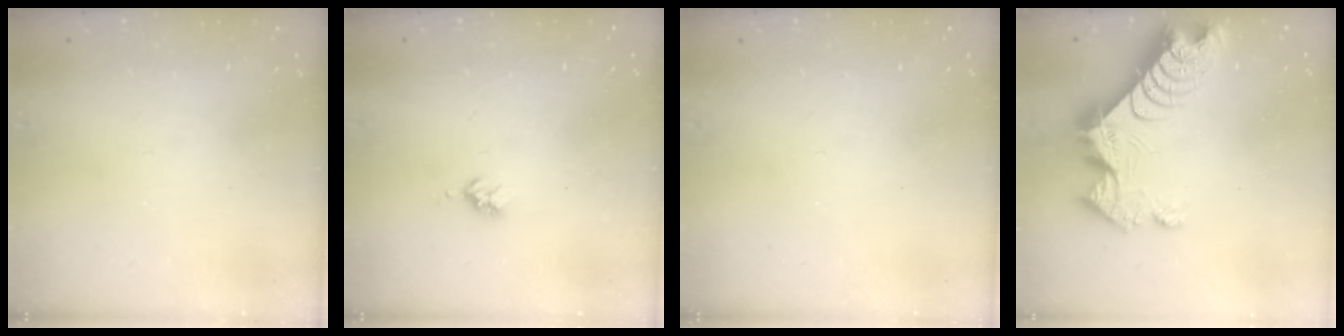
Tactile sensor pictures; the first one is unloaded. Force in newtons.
{"total": 3.2, "press": 3.2, "slide": 0.4}
{"total": 0.0}
{"total": 14.7, "press": 14.6, "slide": 1.2}